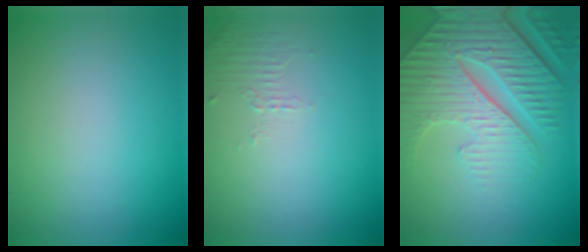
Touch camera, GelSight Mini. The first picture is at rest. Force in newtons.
{"total": 1.1, "press": 0.2, "slide": 1.0}
{"total": 8.6, "press": 6.4, "slide": 5.7}